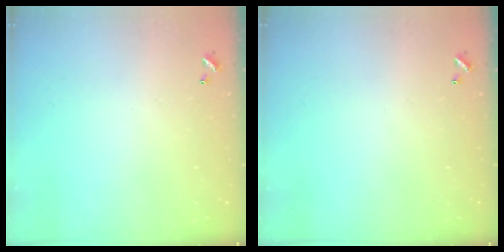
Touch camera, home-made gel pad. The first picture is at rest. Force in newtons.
{"total": 0.0}